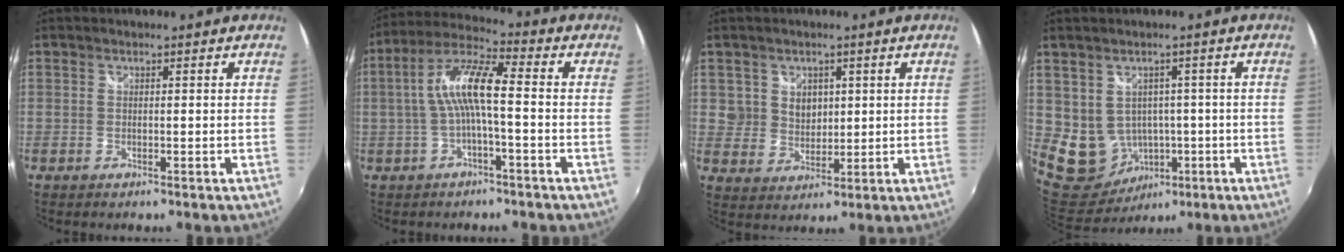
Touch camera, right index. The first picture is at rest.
{"total": 9.1, "force": [-1.0, 1.5, 9.0], "torque": [-0.188, 0.019, -0.017]}
{"total": 5.7, "force": [1.9, 5.2, 1.4], "torque": [-0.022, 0.006, 0.040]}
{"total": 10.0, "force": [-0.9, 9.2, 3.6], "torque": [-0.097, 0.001, 0.017]}